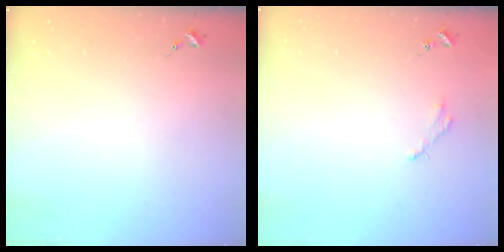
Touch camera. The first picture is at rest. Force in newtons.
{"total": 2.5, "press": 2.5, "slide": 0.2}